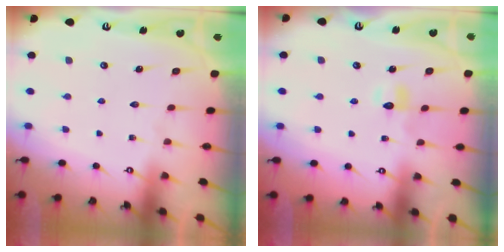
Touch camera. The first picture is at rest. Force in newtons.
{"total": 3.9, "press": 3.9, "slide": 0.7}